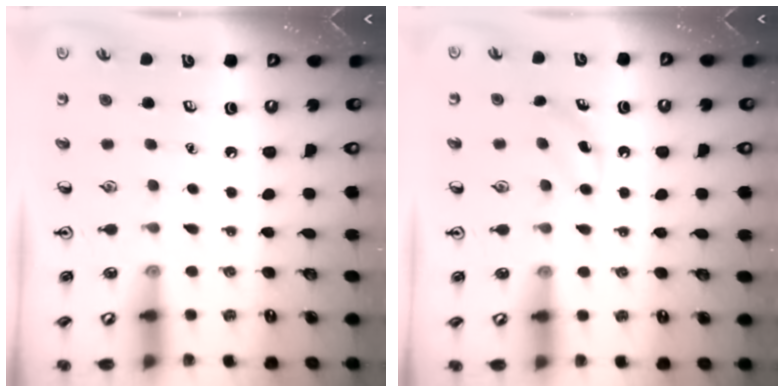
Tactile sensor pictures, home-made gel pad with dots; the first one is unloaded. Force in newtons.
{"total": 2.6, "press": 2.4, "slide": 0.8}